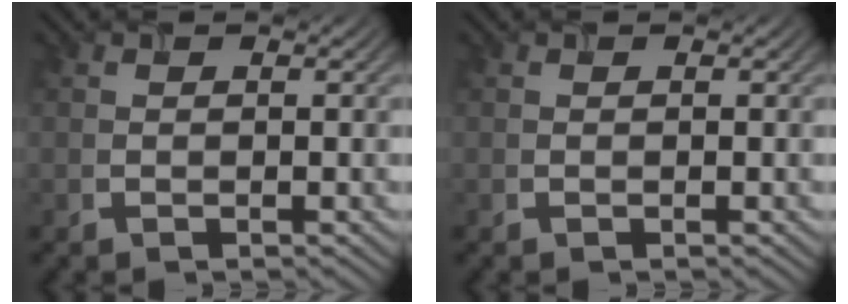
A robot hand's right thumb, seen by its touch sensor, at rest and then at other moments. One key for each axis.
{"total": 0.0}